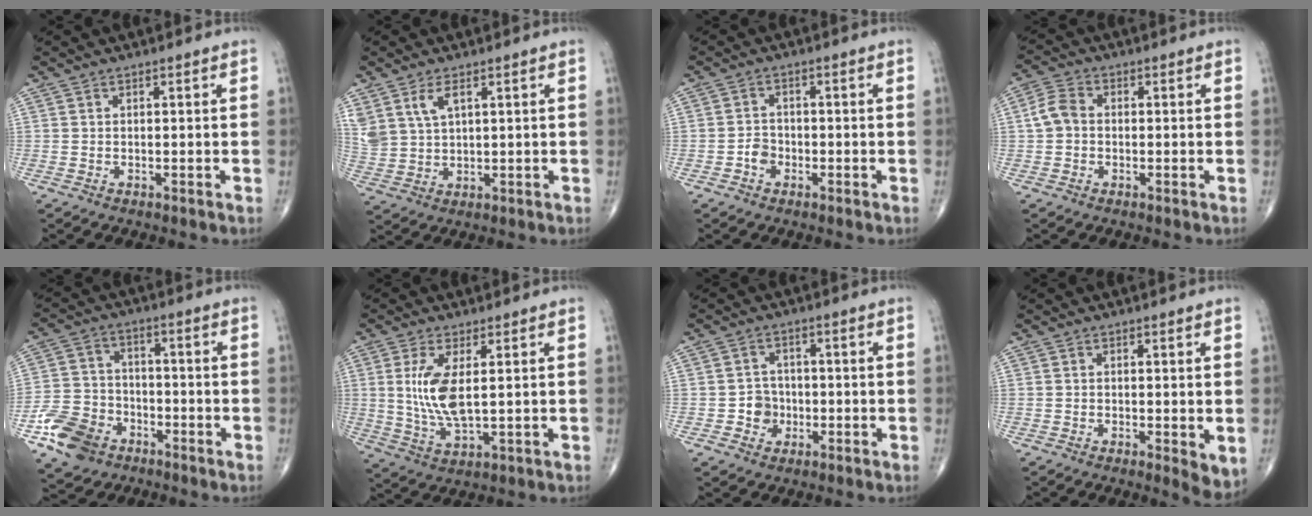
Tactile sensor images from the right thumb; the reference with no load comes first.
{"total": 7.3, "force": [3.7, 3.9, 4.9], "torque": [-0.108, -0.008, 0.084]}
{"total": 2.7, "force": [-1.2, 2.1, 1.2], "torque": [-0.008, 0.011, -0.027]}
{"total": 4.6, "force": [-0.2, 3.5, 2.9], "torque": [-0.054, 0.015, -0.012]}
{"total": 11.3, "force": [-6.0, 8.2, 4.9], "torque": [-0.075, 0.031, -0.113]}
{"total": 8.7, "force": [1.5, 3.1, 8.0], "torque": [-0.177, -0.019, 0.036]}
{"total": 4.1, "force": [-1.1, 3.7, 1.2], "torque": [0.007, 0.011, -0.023]}
{"total": 3.9, "force": [-0.4, 1.2, 3.7], "torque": [-0.053, -0.014, -0.008]}